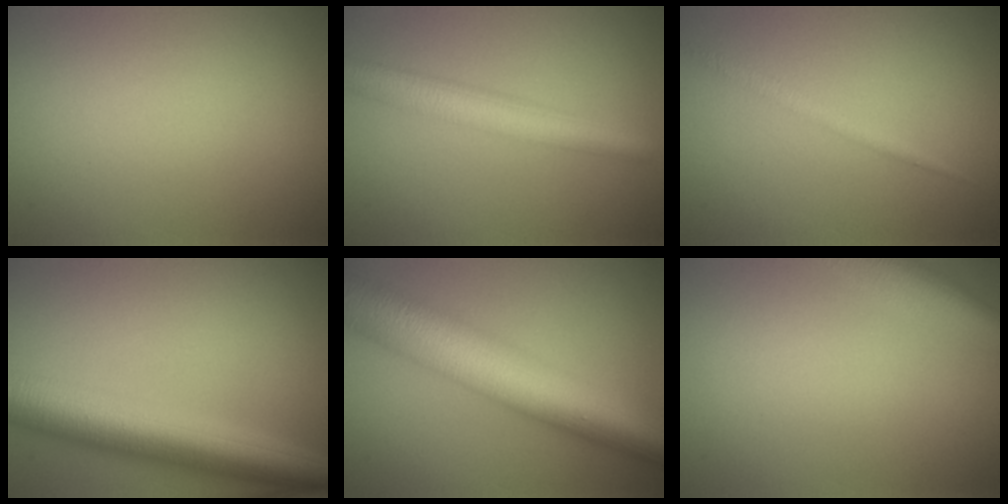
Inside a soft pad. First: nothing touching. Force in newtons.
{"total": 4.8, "press": 4.8, "slide": 0.1}
{"total": 1.4, "press": 1.4, "slide": 0.1}
{"total": 9.2, "press": 9.2, "slide": 0.3}
{"total": 11.2, "press": 11.2, "slide": 0.2}
{"total": 4.8, "press": 4.8, "slide": 0.2}